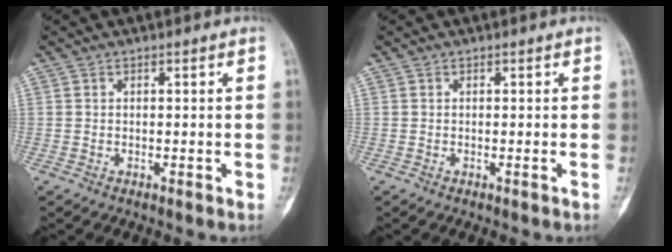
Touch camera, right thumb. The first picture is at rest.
{"total": 0.0}